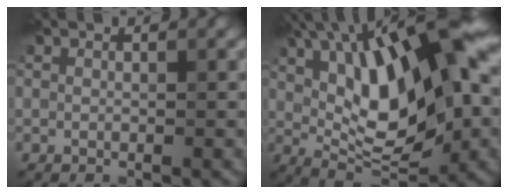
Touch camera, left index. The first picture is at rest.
{"total": 15.7, "force": [5.0, 5.8, 13.7], "torque": [-0.214, 0.019, 0.079]}